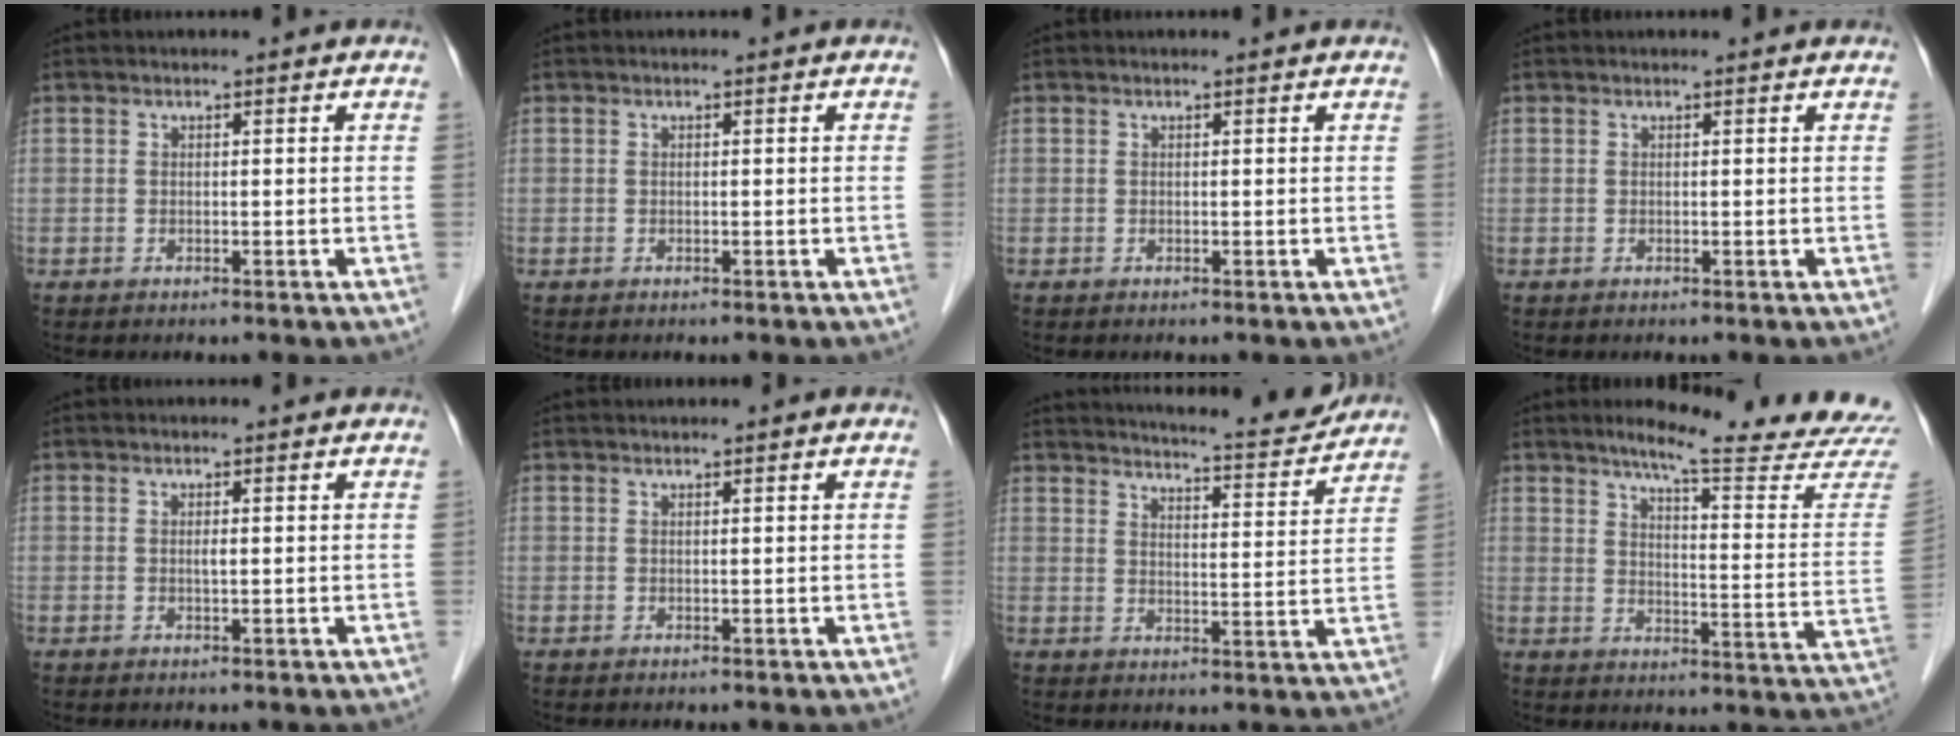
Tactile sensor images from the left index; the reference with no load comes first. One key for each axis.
{"total": 0.0}
{"total": 0.6, "fx": 0.6, "fy": 0.1, "fz": 0.1, "tx": -0.006, "ty": 0.002, "tz": 0.003}
{"total": 0.9, "fx": 0.9, "fy": 0.1, "fz": 0.1, "tx": -0.010, "ty": 0.003, "tz": 0.007}
{"total": 0.5, "fx": 0.0, "fy": 0.1, "fz": 0.5, "tx": -0.013, "ty": -0.004, "tz": -0.001}
{"total": 1.1, "fx": 1.0, "fy": -0.1, "fz": 0.5, "tx": -0.008, "ty": 0.017, "tz": 0.021}
{"total": 14.8, "fx": 14.0, "fy": 1.3, "fz": 4.4, "tx": -0.065, "ty": -0.027, "tz": 0.175}
{"total": 20.0, "fx": 18.2, "fy": -0.5, "fz": 8.3, "tx": -0.113, "ty": -0.100, "tz": 0.213}